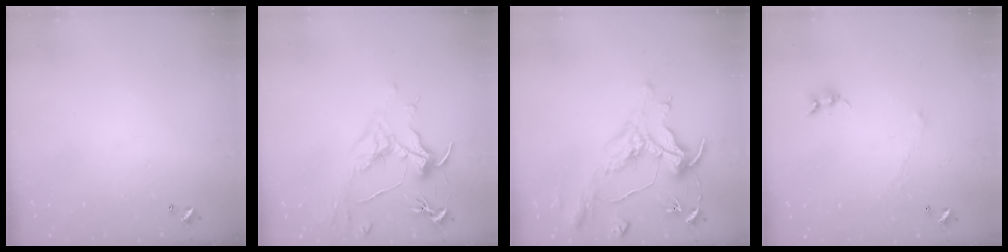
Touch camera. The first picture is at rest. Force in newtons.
{"total": 1.6, "press": 1.4, "slide": 0.8}
{"total": 1.5, "press": 0.8, "slide": 1.2}
{"total": 0.0}